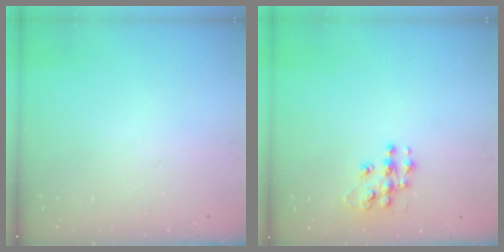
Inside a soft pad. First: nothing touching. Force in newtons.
{"total": 10.2, "press": 10.2, "slide": 0.5}